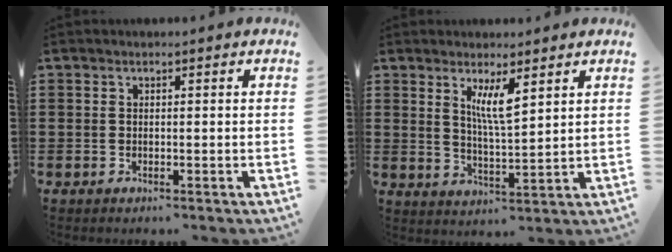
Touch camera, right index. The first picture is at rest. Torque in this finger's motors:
{"motor_torque": [0.17, -0.11, 0.53, 0.14]}